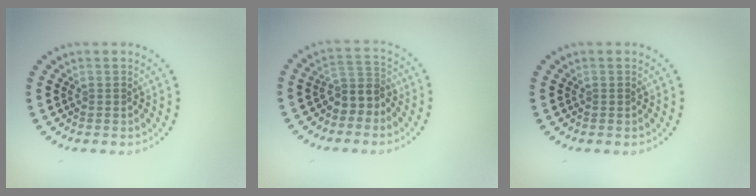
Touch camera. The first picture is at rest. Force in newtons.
{"total": 2.7, "press": 2.1, "slide": 1.7}
{"total": 0.0}